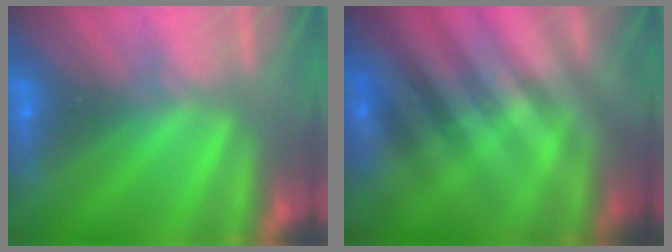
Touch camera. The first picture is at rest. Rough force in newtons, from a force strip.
{"total": 2.6}